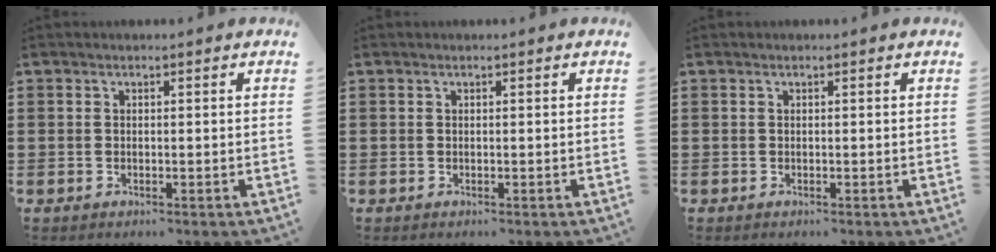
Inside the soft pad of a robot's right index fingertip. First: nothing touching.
{"total": 0.0}
{"total": 0.0}